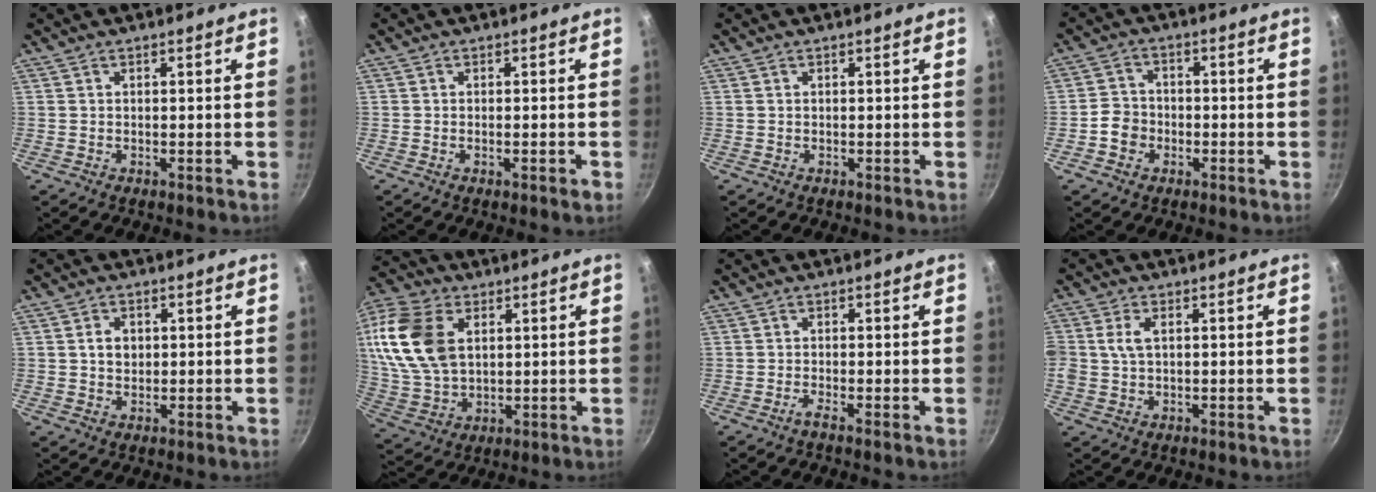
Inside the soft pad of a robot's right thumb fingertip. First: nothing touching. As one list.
[{"total": 1.7, "force": [-0.8, 0.2, 1.5], "torque": [-0.028, 0.002, -0.016]}, {"total": 0.0}, {"total": 4.9, "force": [-1.9, 4.2, 1.7], "torque": [-0.008, 0.022, -0.040]}, {"total": 4.0, "force": [0.7, 3.2, 2.3], "torque": [-0.023, 0.003, 0.009]}, {"total": 19.6, "force": [5.1, 12.9, 13.8], "torque": [-0.278, -0.005, 0.102]}, {"total": 1.2, "force": [-0.8, -0.4, 0.8], "torque": [-0.026, 0.001, -0.020]}, {"total": 4.5, "force": [0.8, 2.7, 3.5], "torque": [-0.070, 0.008, 0.014]}]